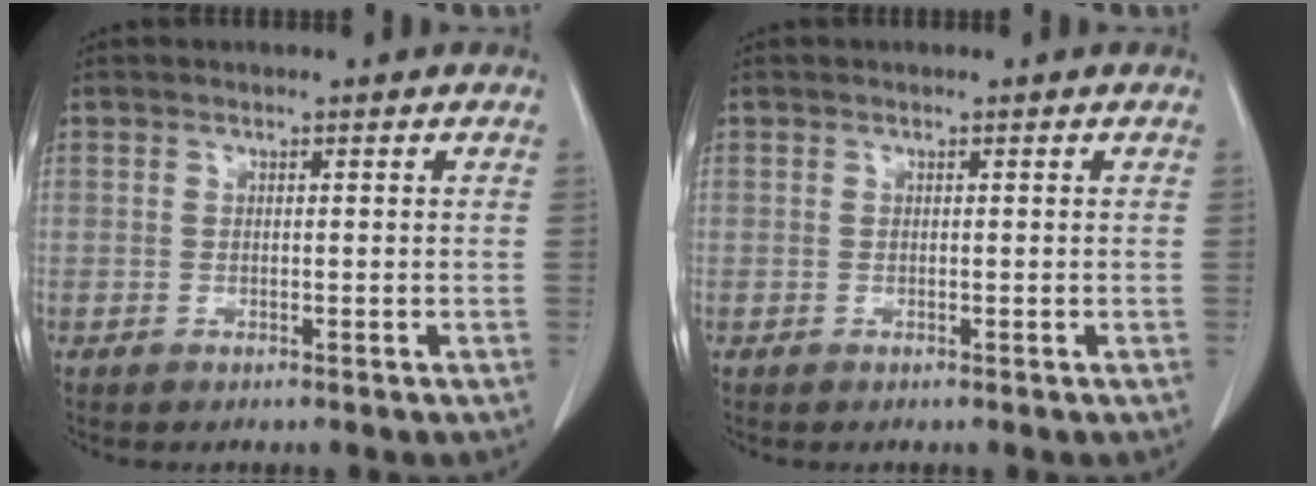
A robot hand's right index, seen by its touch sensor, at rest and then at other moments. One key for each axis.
{"total": 0.0}